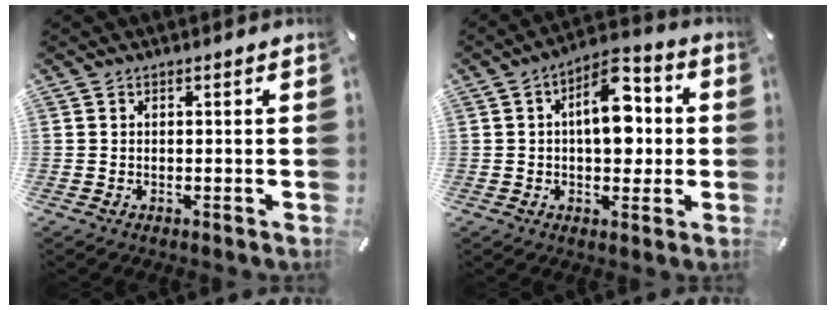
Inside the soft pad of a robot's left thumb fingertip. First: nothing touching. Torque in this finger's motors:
{"motor_torque": [0.40, 0.45, 0.79, 0.38, 0.15]}